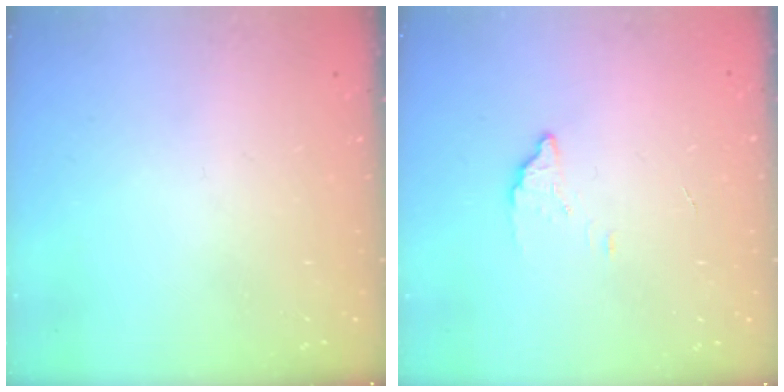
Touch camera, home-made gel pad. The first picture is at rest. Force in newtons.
{"total": 2.1, "press": 2.1, "slide": 0.1}